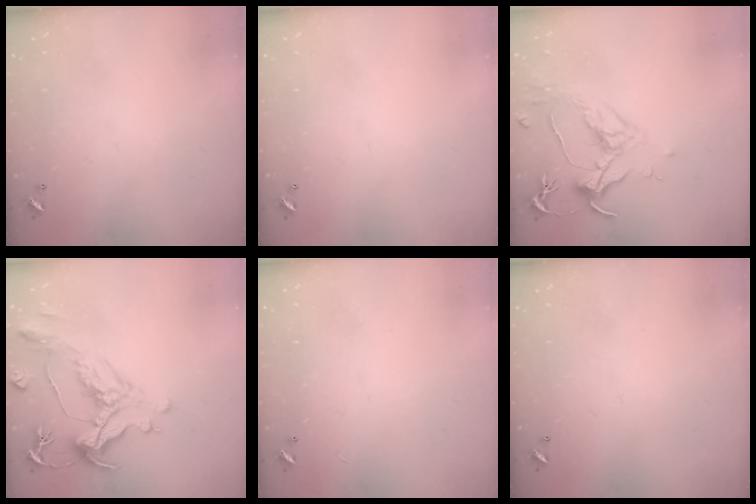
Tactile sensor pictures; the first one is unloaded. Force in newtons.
{"total": 0.0}
{"total": 1.6, "press": 1.4, "slide": 0.9}
{"total": 1.9, "press": 0.8, "slide": 1.7}
{"total": 2.8, "press": 2.8, "slide": 0.3}
{"total": 0.0}